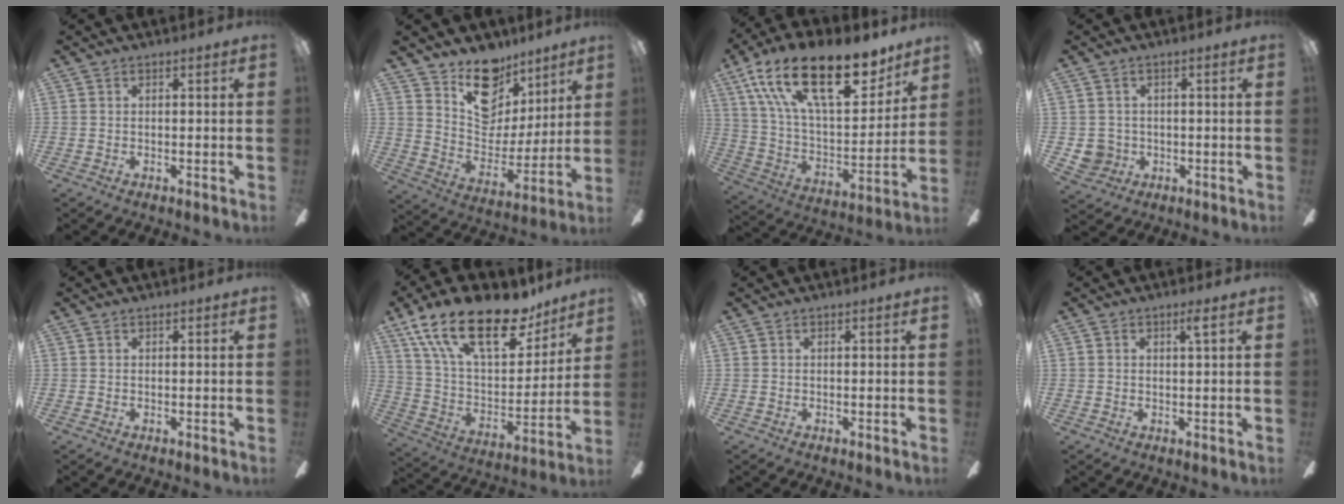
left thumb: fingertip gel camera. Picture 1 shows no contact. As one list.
[{"total": 16.1, "force": [10.9, 10.1, 6.3], "torque": [-0.096, -0.075, 0.201]}, {"total": 26.7, "force": [16.6, 11.2, 17.7], "torque": [-0.314, -0.096, 0.285]}, {"total": 4.1, "force": [-0.2, 4.0, 0.6], "torque": [-0.018, 0.006, -0.003]}, {"total": 0.0}, {"total": 24.8, "force": [16.3, 10.7, 15.3], "torque": [-0.267, -0.096, 0.281]}, {"total": 0.0}, {"total": 1.9, "force": [1.0, 0.2, 1.6], "torque": [-0.027, -0.001, 0.013]}]